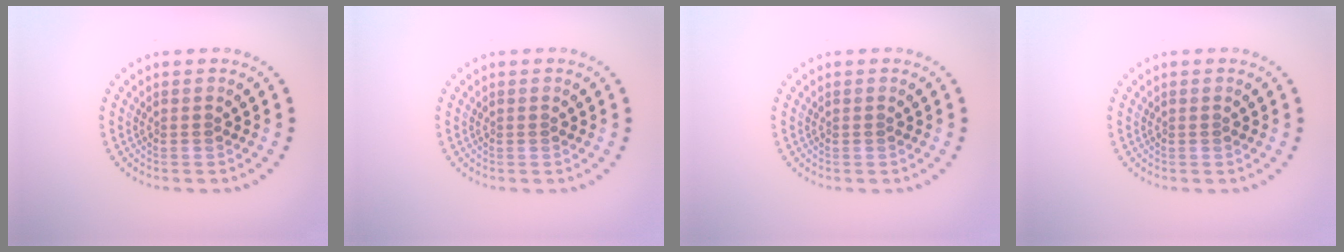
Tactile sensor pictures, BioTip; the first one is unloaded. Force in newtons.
{"total": 0.0}
{"total": 0.0}
{"total": 0.0}